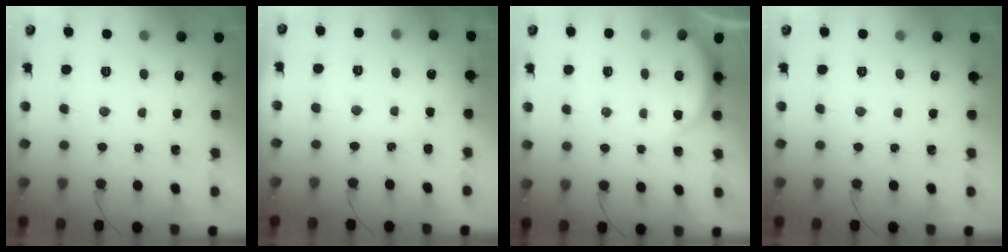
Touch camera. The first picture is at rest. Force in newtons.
{"total": 4.8, "press": 4.8, "slide": 0.4}
{"total": 2.1, "press": 2.0, "slide": 0.5}
{"total": 0.0}